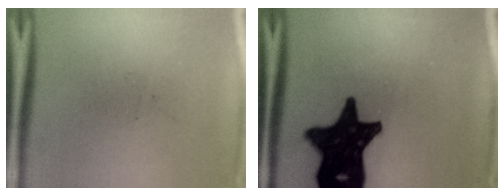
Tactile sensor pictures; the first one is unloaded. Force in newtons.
{"total": 18.2}